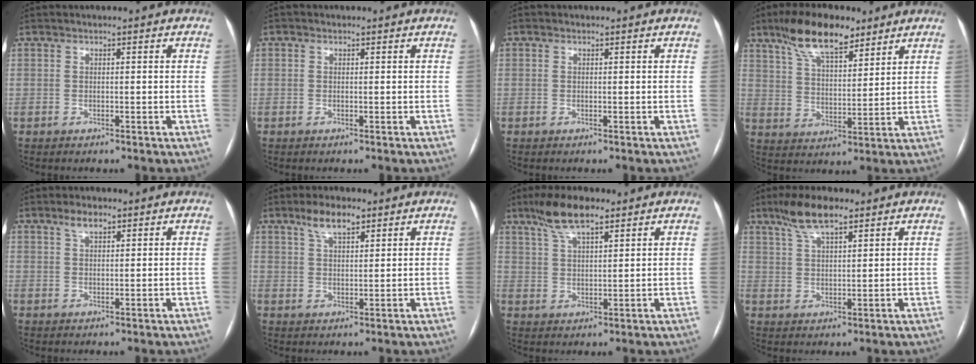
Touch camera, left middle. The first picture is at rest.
{"total": 0.0}
{"total": 0.0}
{"total": 11.5, "force": [8.3, 3.9, 7.0], "torque": [-0.129, 0.017, 0.149]}
{"total": 2.8, "force": [1.9, 1.0, 1.8], "torque": [-0.036, 0.008, 0.036]}
{"total": 7.5, "force": [5.2, 2.5, 4.8], "torque": [-0.092, 0.012, 0.095]}
{"total": 7.8, "force": [5.6, 1.9, 5.1], "torque": [-0.103, 0.015, 0.103]}
{"total": 7.3, "force": [5.2, 1.7, 4.8], "torque": [-0.099, 0.014, 0.097]}